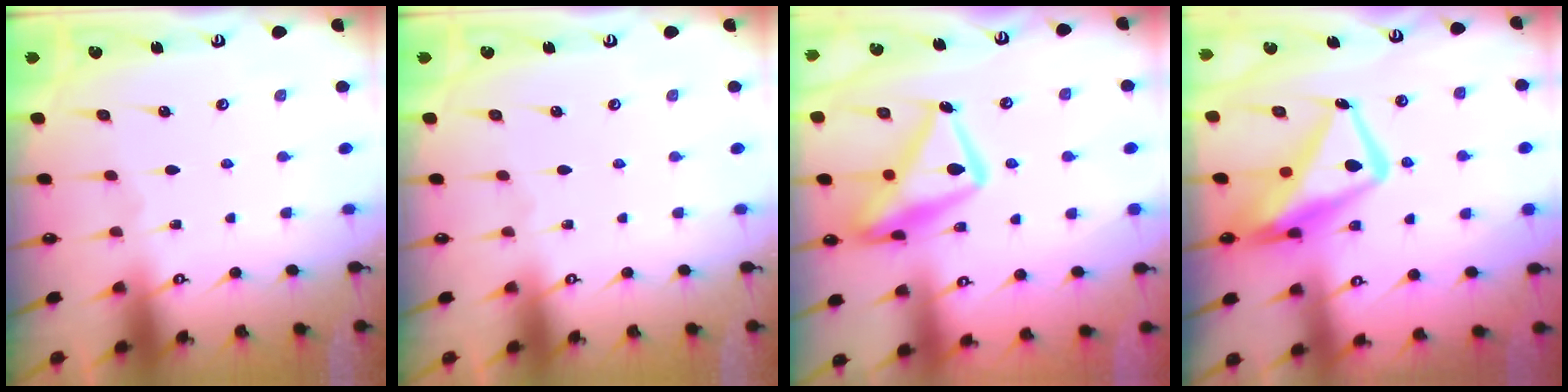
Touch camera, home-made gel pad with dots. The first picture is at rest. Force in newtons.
{"total": 0.0}
{"total": 17.7, "press": 17.6, "slide": 1.7}
{"total": 14.0, "press": 13.9, "slide": 1.6}